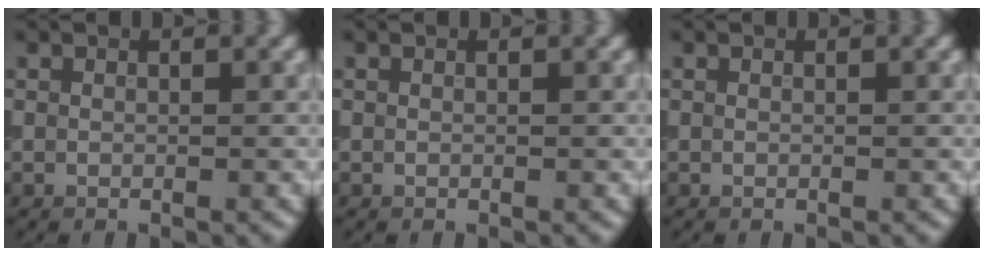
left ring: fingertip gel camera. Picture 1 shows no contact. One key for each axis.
{"total": 0.0}
{"total": 0.0}